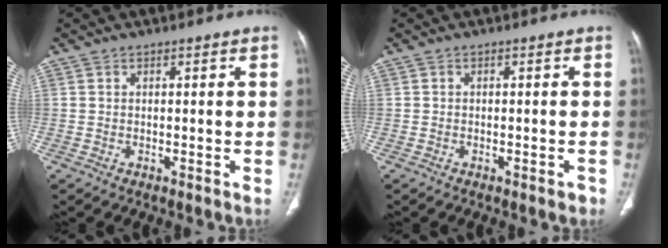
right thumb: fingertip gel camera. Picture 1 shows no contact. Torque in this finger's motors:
{"motor_torque": [0.28, 0.14, 0.23, 0.07, 0.05]}